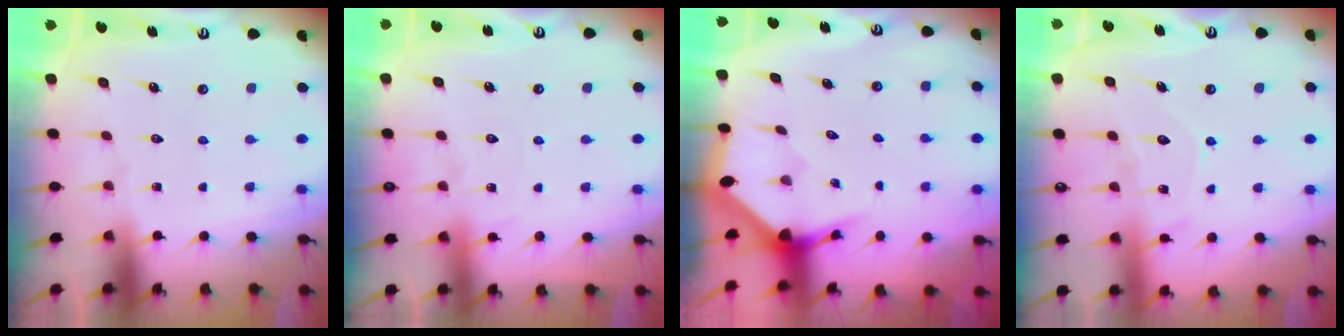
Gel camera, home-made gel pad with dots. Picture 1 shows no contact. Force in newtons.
{"total": 6.5, "press": 6.4, "slide": 0.8}
{"total": 2.9, "press": 2.9, "slide": 0.2}
{"total": 8.8, "press": 8.8, "slide": 0.9}